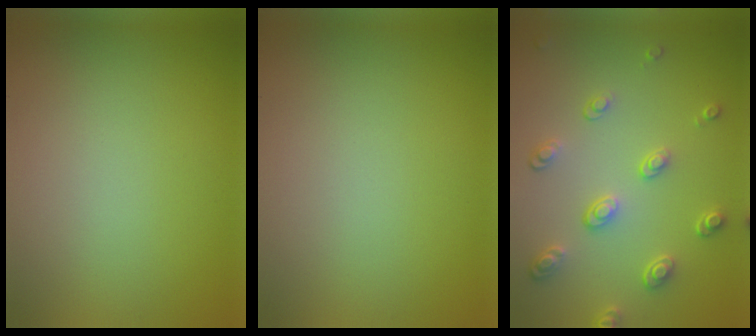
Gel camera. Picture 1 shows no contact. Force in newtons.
{"total": 0.0}
{"total": 3.3, "press": 2.8, "slide": 1.7}